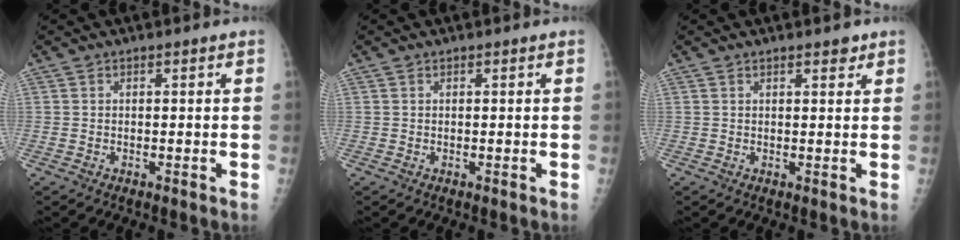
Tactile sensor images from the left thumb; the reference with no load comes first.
{"total": 0.0}
{"total": 1.7, "force": [1.2, 0.6, 1.0], "torque": [-0.007, -0.005, 0.014]}